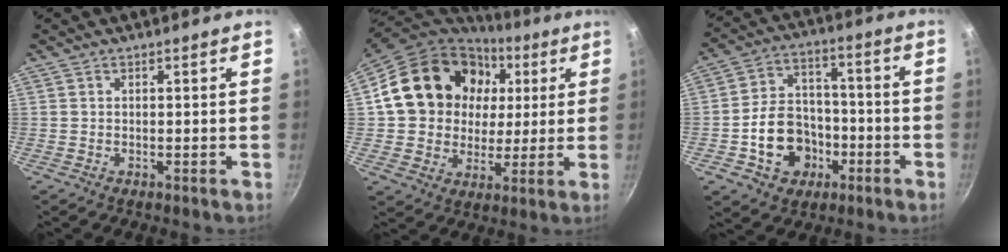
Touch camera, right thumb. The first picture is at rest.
{"total": 21.8, "force": [5.7, 18.0, 10.9], "torque": [-0.173, 0.022, 0.102]}
{"total": 13.7, "force": [-4.4, 11.0, 6.9], "torque": [-0.087, 0.052, -0.065]}